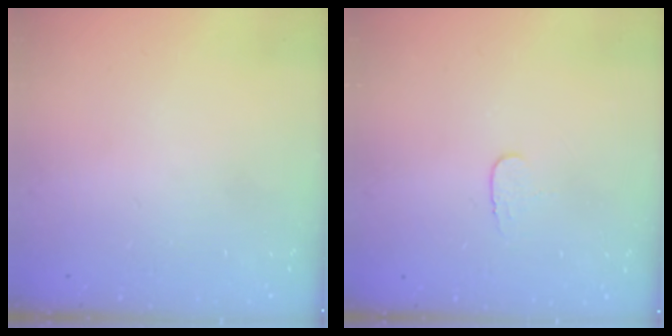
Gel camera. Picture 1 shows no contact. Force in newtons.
{"total": 3.9, "press": 3.8, "slide": 0.4}